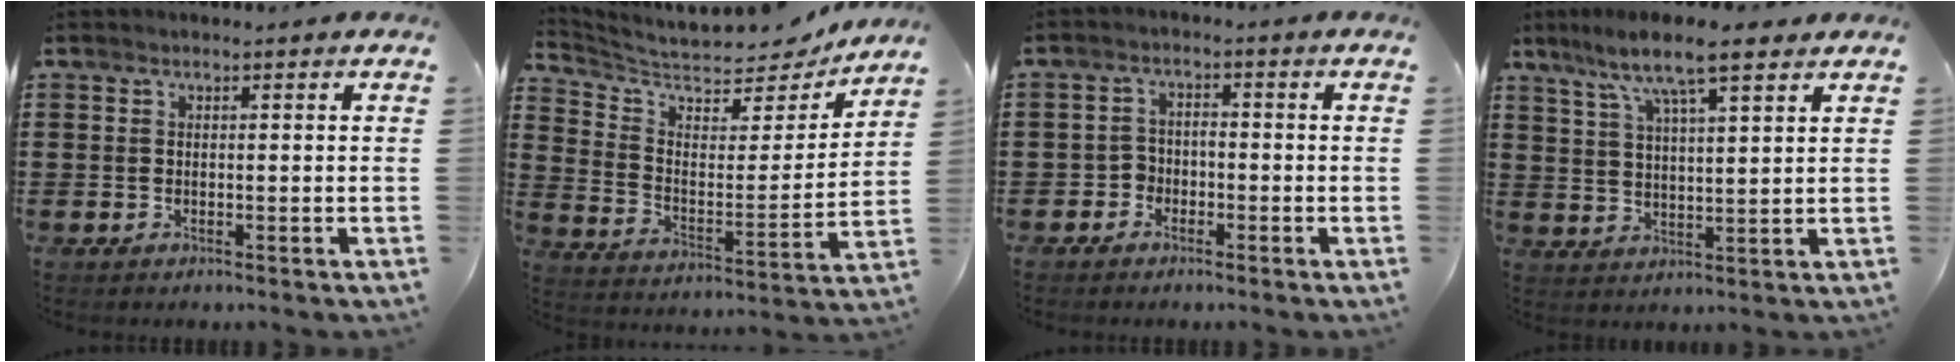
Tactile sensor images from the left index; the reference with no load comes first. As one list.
[{"total": 6.5, "force": [6.0, 1.7, 2.0], "torque": [-0.073, -0.046, 0.101]}, {"total": 2.2, "force": [-1.7, 1.3, 0.4], "torque": [-0.014, 0.005, -0.039]}, {"total": 8.2, "force": [6.1, 1.1, 5.4], "torque": [-0.123, -0.015, 0.106]}]